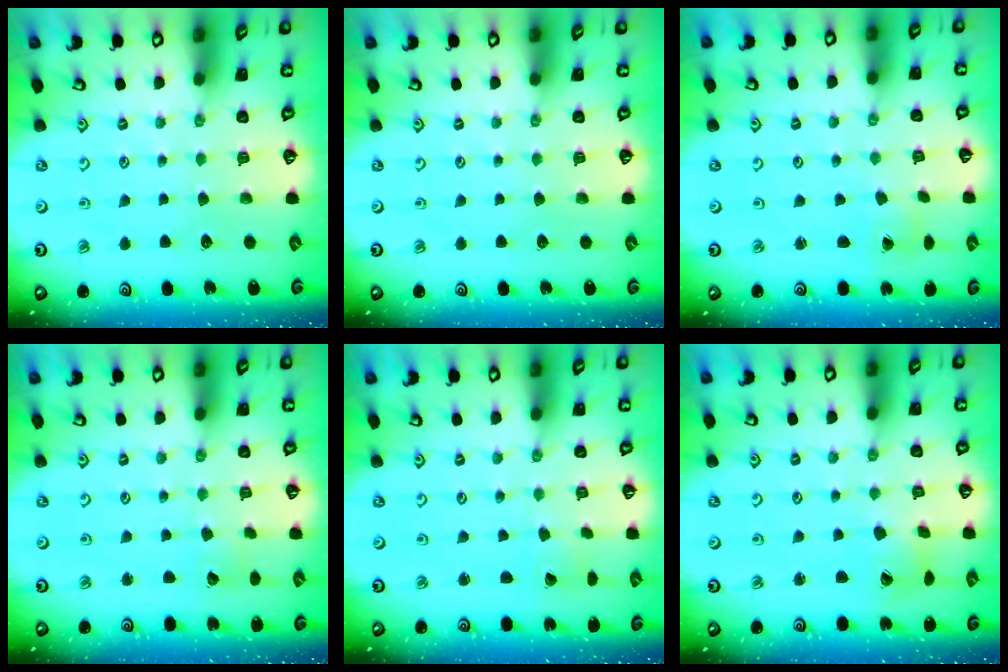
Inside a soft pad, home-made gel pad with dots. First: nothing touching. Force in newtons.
{"total": 0.0}
{"total": 1.3, "press": 1.3, "slide": 0.1}
{"total": 2.7, "press": 2.7, "slide": 0.2}
{"total": 2.1, "press": 2.1, "slide": 0.1}
{"total": 4.3, "press": 4.2, "slide": 0.5}